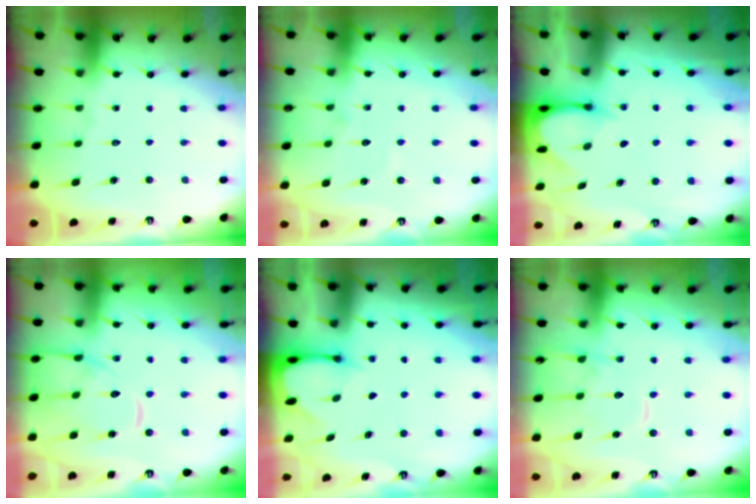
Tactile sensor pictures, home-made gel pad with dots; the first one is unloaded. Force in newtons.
{"total": 4.2, "press": 4.2, "slide": 0.4}
{"total": 3.8, "press": 3.8, "slide": 0.2}
{"total": 12.5, "press": 12.5, "slide": 1.1}
{"total": 2.5, "press": 2.5, "slide": 0.3}
{"total": 12.7, "press": 12.6, "slide": 1.3}